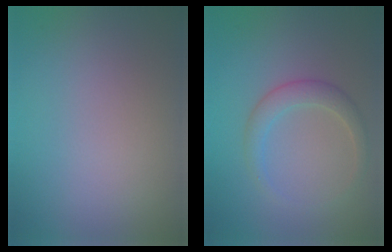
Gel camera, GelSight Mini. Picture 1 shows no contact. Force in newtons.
{"total": 2.2, "press": 2.2, "slide": 0.1}